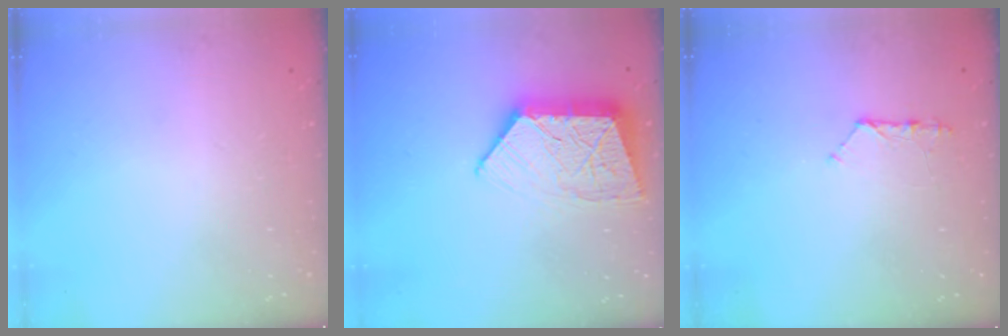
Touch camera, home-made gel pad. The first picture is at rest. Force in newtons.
{"total": 13.6, "press": 13.5, "slide": 1.0}
{"total": 7.0, "press": 7.0, "slide": 0.6}